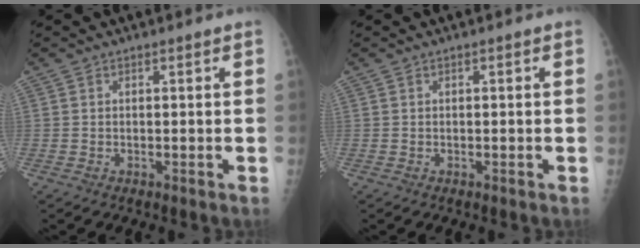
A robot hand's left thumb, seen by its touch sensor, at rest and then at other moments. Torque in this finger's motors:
{"motor_torque": [-0.09, 0.09, -0.10, -0.10, 0.00]}